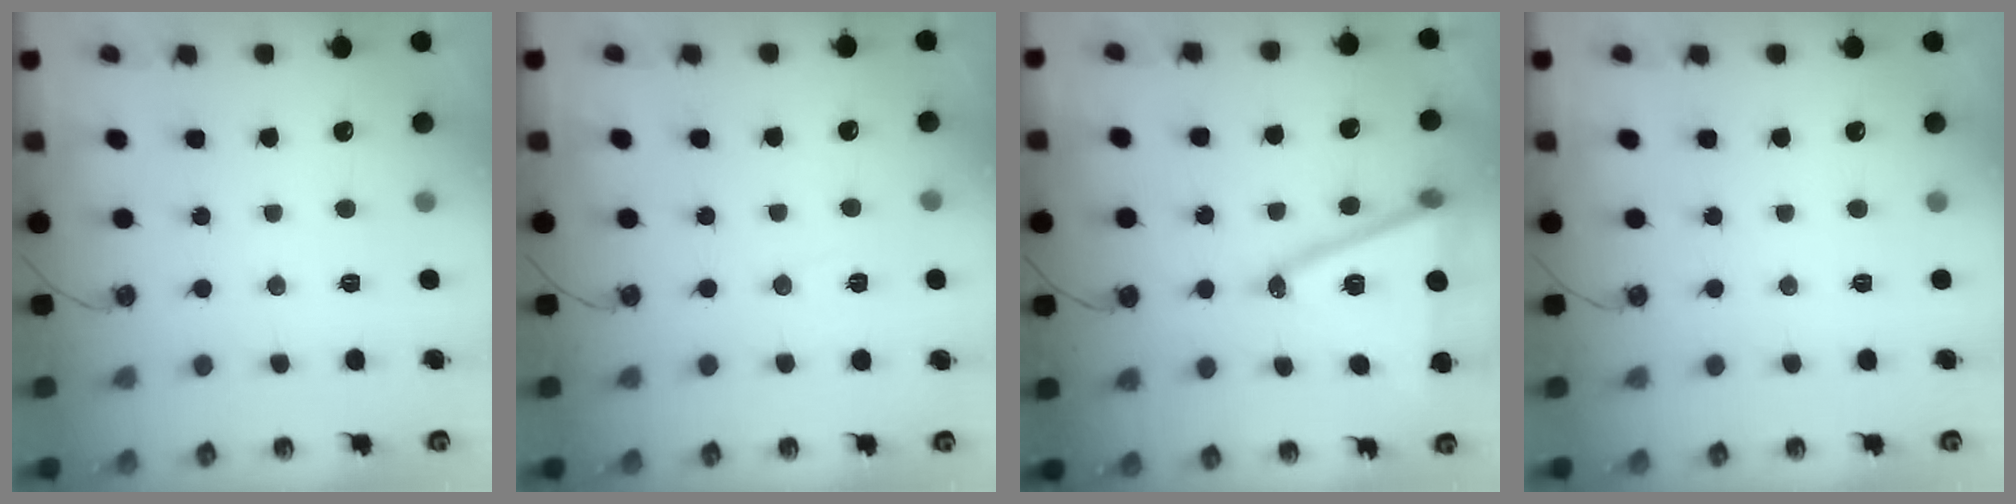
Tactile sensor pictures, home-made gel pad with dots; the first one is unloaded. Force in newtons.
{"total": 5.2, "press": 4.5, "slide": 2.6}
{"total": 18.1, "press": 17.7, "slide": 3.8}
{"total": 0.0}